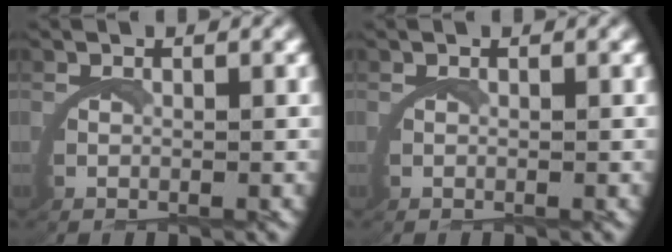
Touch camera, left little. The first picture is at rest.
{"total": 0.0}